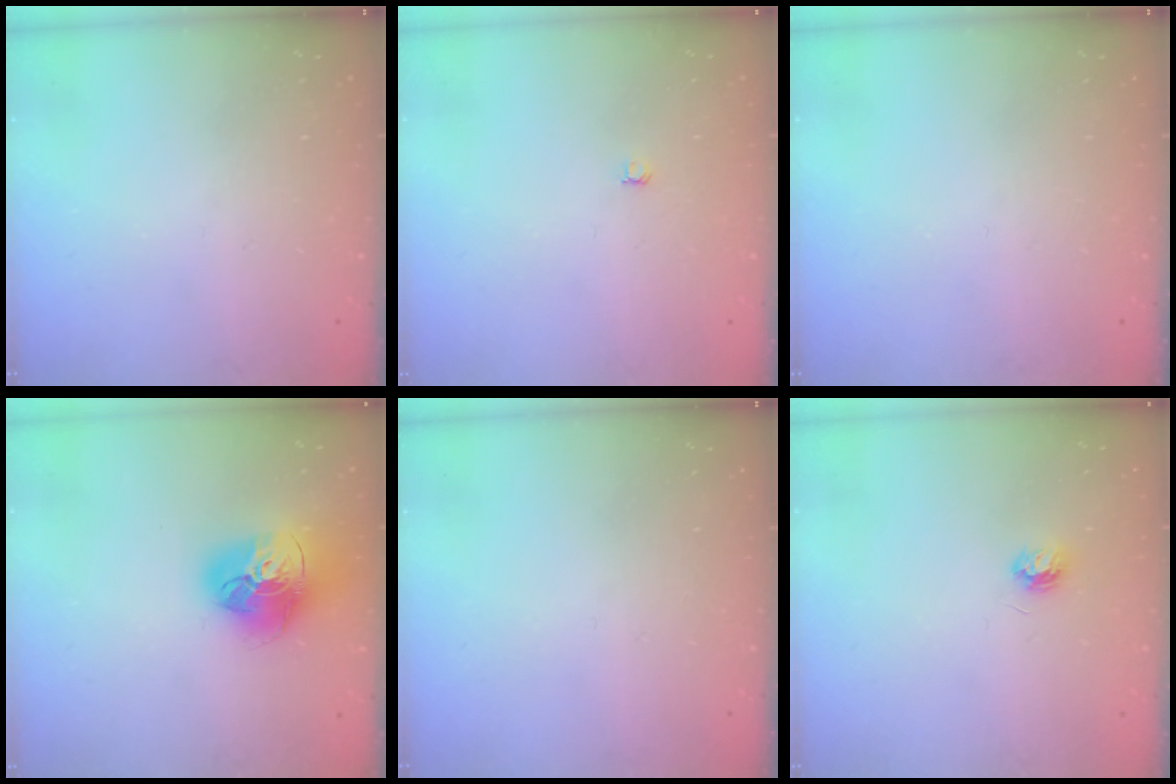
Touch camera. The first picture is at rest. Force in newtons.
{"total": 3.0, "press": 3.0, "slide": 0.3}
{"total": 0.0}
{"total": 18.3, "press": 18.2, "slide": 2.1}
{"total": 0.0}
{"total": 3.9, "press": 3.9, "slide": 0.5}